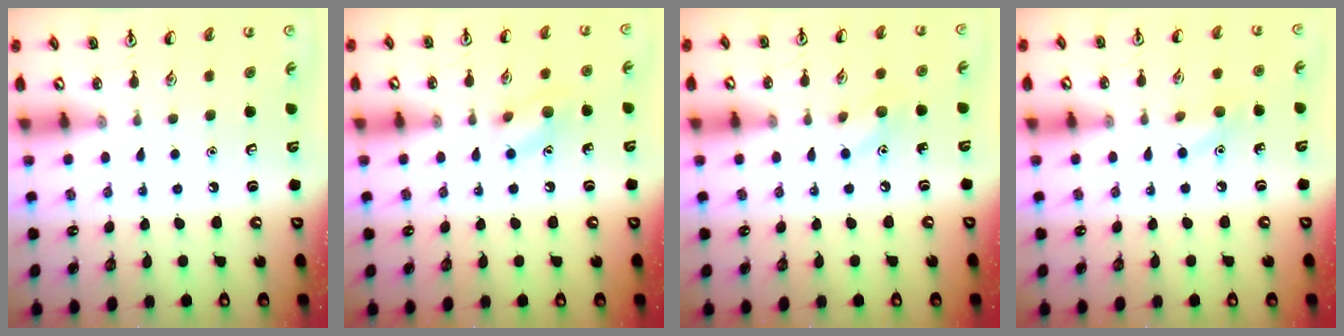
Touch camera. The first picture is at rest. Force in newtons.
{"total": 8.1, "press": 8.0, "slide": 1.2}
{"total": 5.1, "press": 4.9, "slide": 1.3}
{"total": 6.3, "press": 6.0, "slide": 1.9}